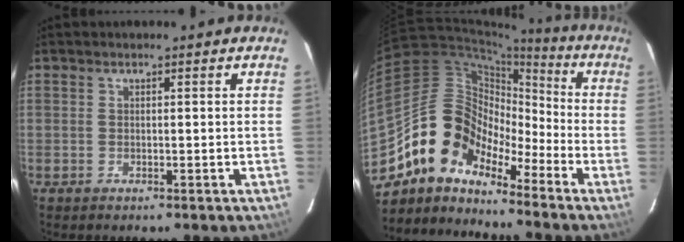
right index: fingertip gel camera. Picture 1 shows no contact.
{"total": 11.6, "force": [-8.6, 6.6, 4.2], "torque": [-0.068, 0.033, -0.182]}